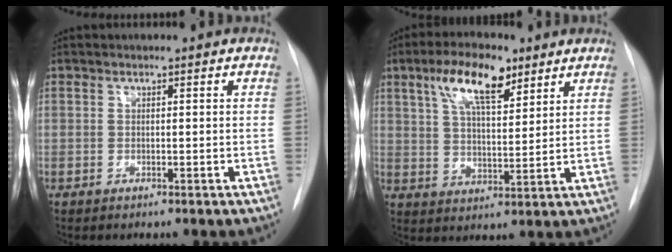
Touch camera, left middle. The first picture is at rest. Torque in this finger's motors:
{"motor_torque": [0.38, -0.33, 0.33, 0.05]}